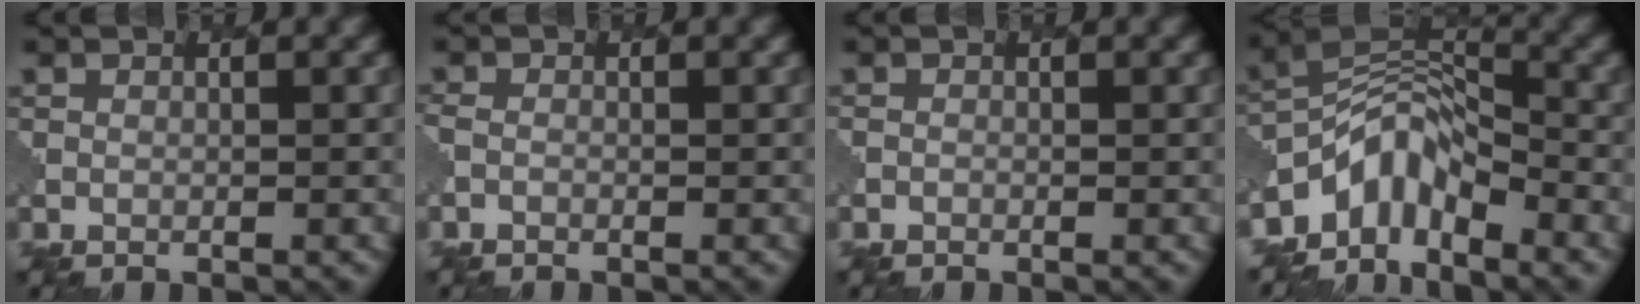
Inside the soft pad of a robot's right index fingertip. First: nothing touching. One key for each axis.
{"total": 0.5, "fx": -0.4, "fy": 0.3, "fz": 0.2, "tx": -0.006, "ty": -0.004, "tz": -0.014}
{"total": 0.0}
{"total": 5.3, "fx": -4.1, "fy": 2.4, "fz": 2.5, "tx": -0.029, "ty": -0.001, "tz": -0.089}